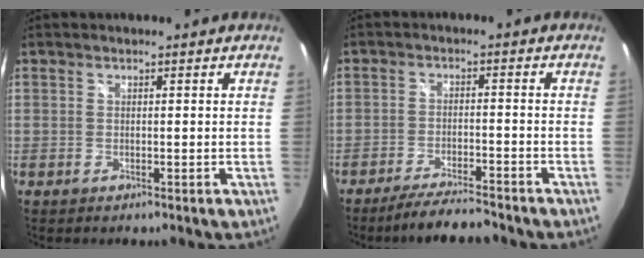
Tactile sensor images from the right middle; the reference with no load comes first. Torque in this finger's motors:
{"motor_torque": [1.09, -1.05, 0.48, 0.19]}